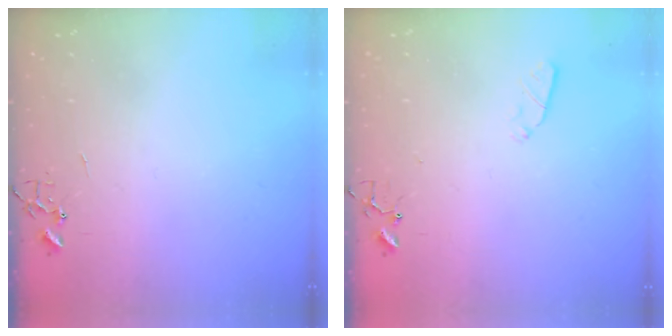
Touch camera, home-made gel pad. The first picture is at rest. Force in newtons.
{"total": 2.9, "press": 2.8, "slide": 0.5}